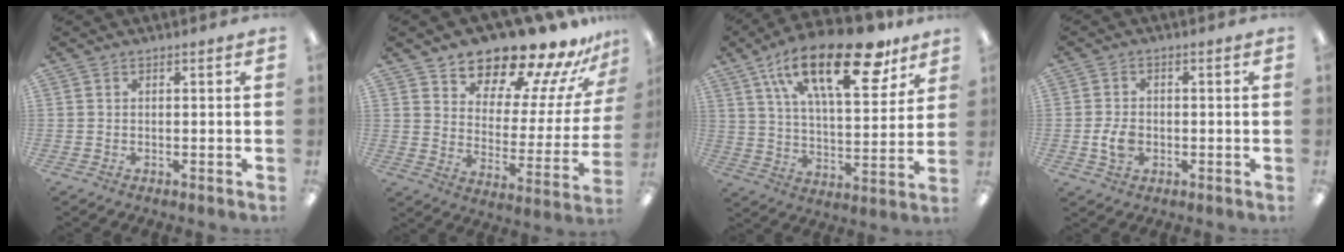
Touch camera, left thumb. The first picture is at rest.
{"total": 18.6, "force": [16.4, 6.0, 6.4], "torque": [-0.097, -0.126, 0.275]}
{"total": 25.8, "force": [15.1, 10.4, 18.1], "torque": [-0.284, -0.070, 0.249]}
{"total": 5.1, "force": [-1.0, 3.6, 3.5], "torque": [-0.079, 0.003, -0.021]}